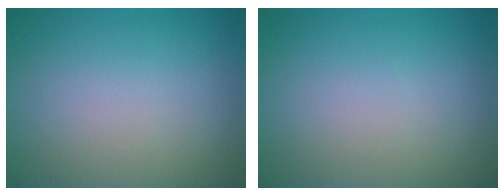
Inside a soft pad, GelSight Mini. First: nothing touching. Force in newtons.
{"total": 0.0}